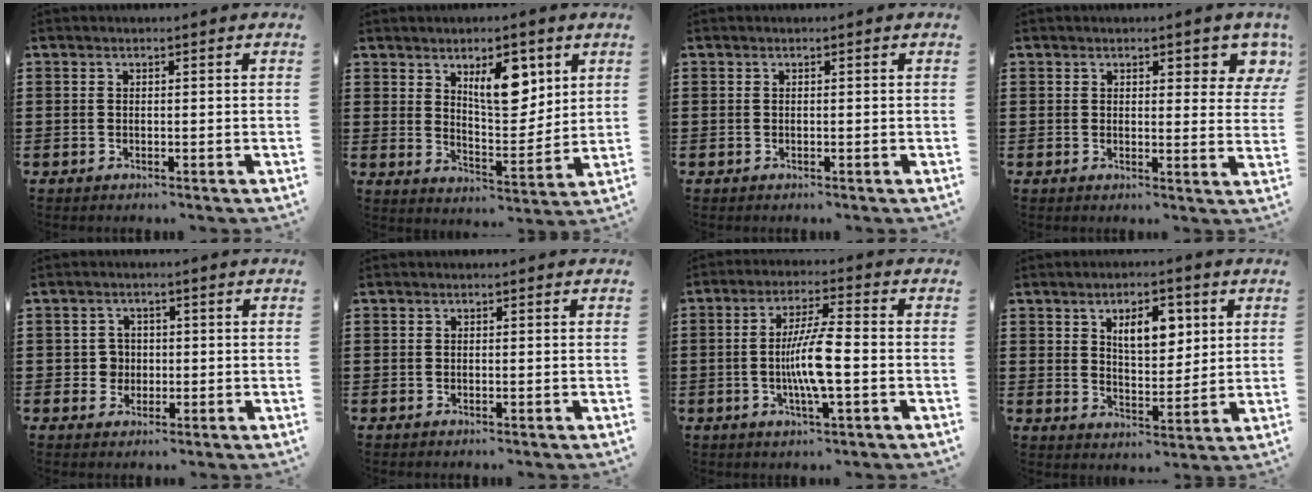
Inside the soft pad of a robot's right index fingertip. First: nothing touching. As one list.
[{"total": 9.1, "force": [4.4, 4.3, 6.7], "torque": [-0.098, -0.009, 0.069]}, {"total": 0.0}, {"total": 3.6, "force": [2.5, 1.4, 2.2], "torque": [-0.026, -0.004, 0.040]}, {"total": 2.9, "force": [-0.2, 2.6, 1.1], "torque": [-0.030, 0.007, -0.006]}, {"total": 0.0}, {"total": 7.7, "force": [-1.4, 1.0, 7.5], "torque": [-0.148, -0.008, -0.033]}, {"total": 6.8, "force": [2.9, 3.5, 5.0], "torque": [-0.078, 0.001, 0.043]}]